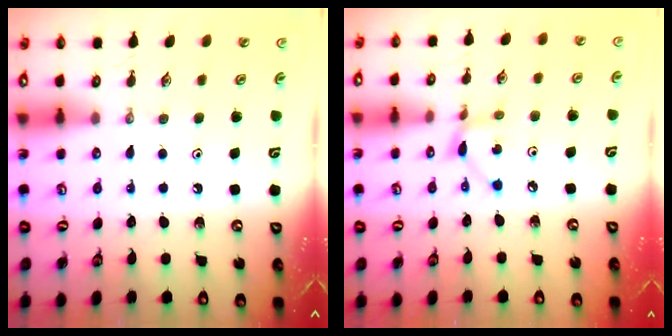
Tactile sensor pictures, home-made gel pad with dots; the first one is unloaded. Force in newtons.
{"total": 5.0, "press": 5.0, "slide": 0.2}